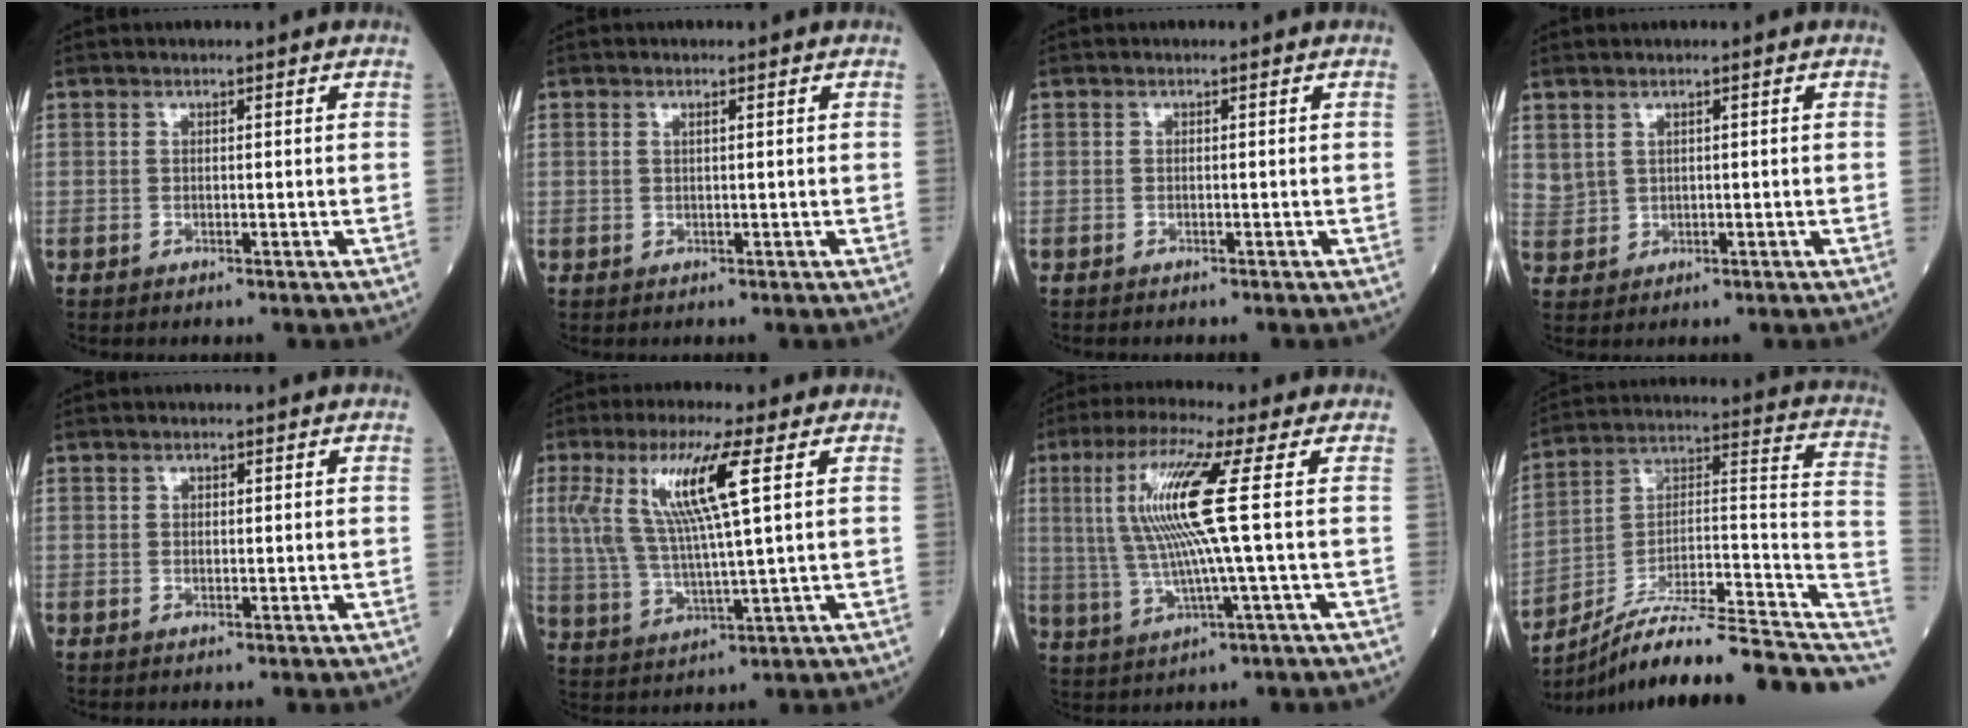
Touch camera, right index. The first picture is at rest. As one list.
[{"total": 0.7, "force": [0.5, 0.1, 0.5], "torque": [-0.018, 0.006, 0.011]}, {"total": 0.6, "force": [-0.6, 0.0, 0.2], "torque": [0.001, -0.001, -0.011]}, {"total": 2.8, "force": [1.8, 1.9, 0.9], "torque": [-0.027, 0.005, 0.048]}, {"total": 0.6, "force": [0.2, 0.5, 0.4], "torque": [-0.006, 0.000, 0.003]}, {"total": 11.6, "force": [4.1, 0.4, 10.9], "torque": [-0.238, 0.007, 0.079]}, {"total": 11.8, "force": [2.0, -1.0, 11.6], "torque": [-0.243, 0.009, 0.036]}, {"total": 21.9, "force": [-18.8, 1.9, 11.0], "torque": [-0.119, 0.037, -0.293]}]